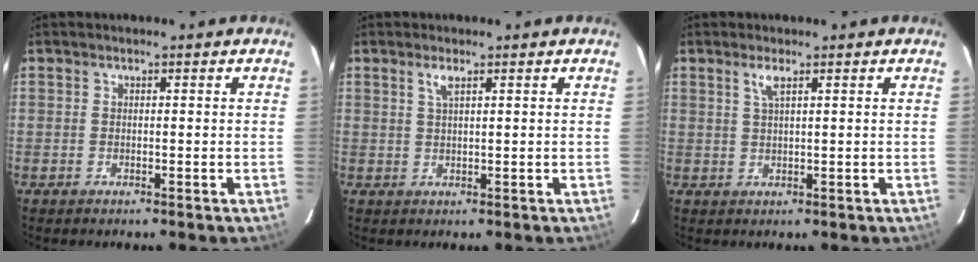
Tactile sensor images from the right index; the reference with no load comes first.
{"total": 1.8, "force": [1.0, 0.3, 1.5], "torque": [-0.029, 0.003, 0.019]}
{"total": 2.1, "force": [1.2, 0.2, 1.7], "torque": [-0.034, 0.002, 0.022]}